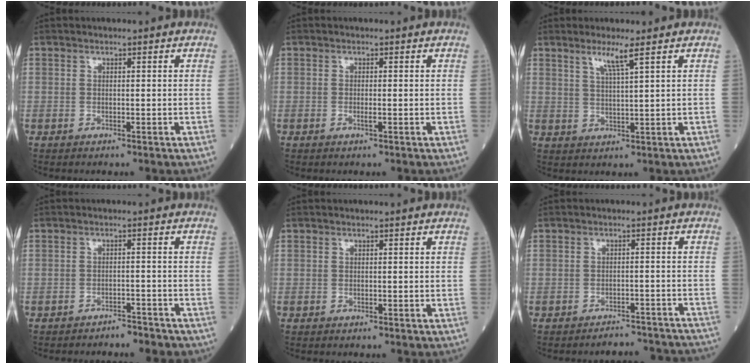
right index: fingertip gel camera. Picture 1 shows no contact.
{"total": 0.8, "force": [-0.4, -0.1, 0.7], "torque": [-0.015, -0.002, -0.006]}
{"total": 3.6, "force": [2.3, -0.7, 2.7], "torque": [-0.056, -0.004, 0.046]}
{"total": 3.8, "force": [-3.6, 1.2, 0.6], "torque": [-0.006, 0.001, -0.045]}
{"total": 0.0}
{"total": 8.7, "force": [-8.6, 1.4, 0.7], "torque": [0.008, 0.014, -0.091]}